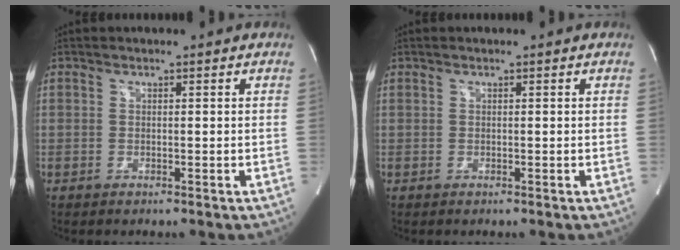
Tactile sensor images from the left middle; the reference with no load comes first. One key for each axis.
{"total": 0.0}